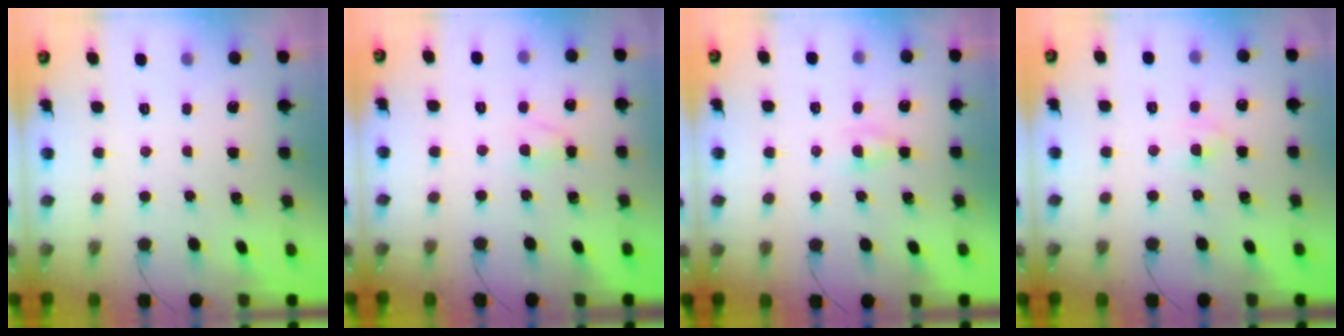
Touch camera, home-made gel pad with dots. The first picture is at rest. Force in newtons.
{"total": 2.8, "press": 2.6, "slide": 1.1}
{"total": 1.6, "press": 1.5, "slide": 0.6}
{"total": 3.3, "press": 3.1, "slide": 1.1}